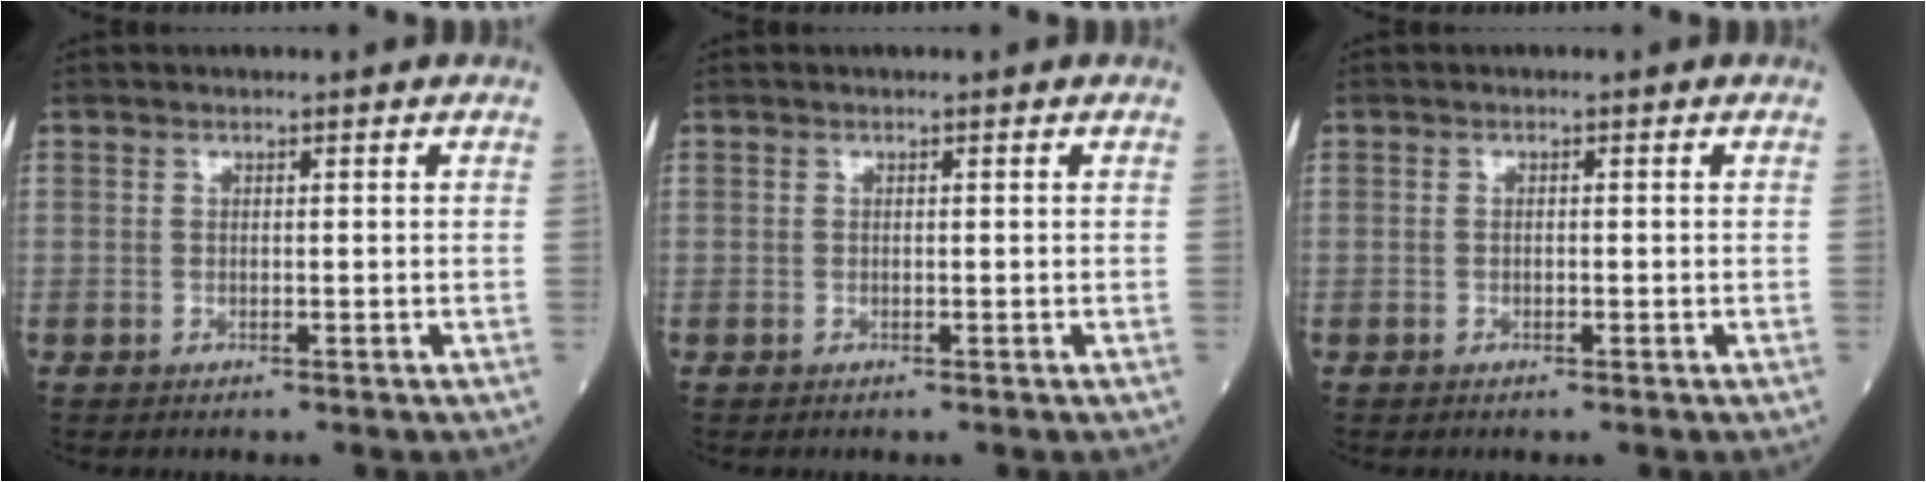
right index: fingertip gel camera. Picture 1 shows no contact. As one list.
[{"total": 0.0}, {"total": 0.7, "force": [-0.2, 0.3, 0.6], "torque": [-0.012, -0.001, -0.005]}]